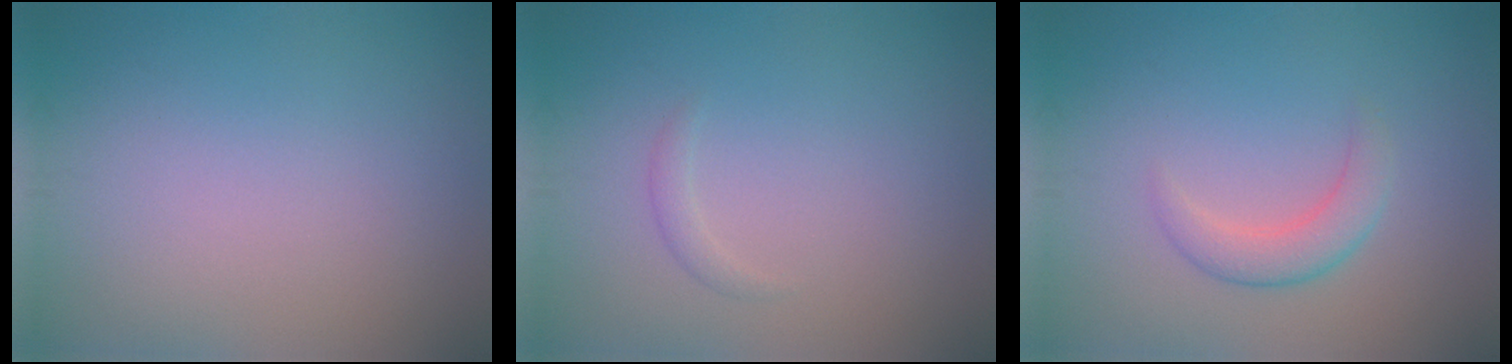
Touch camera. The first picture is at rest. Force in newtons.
{"total": 0.8, "press": 0.8, "slide": 0.0}
{"total": 2.6, "press": 2.5, "slide": 0.3}